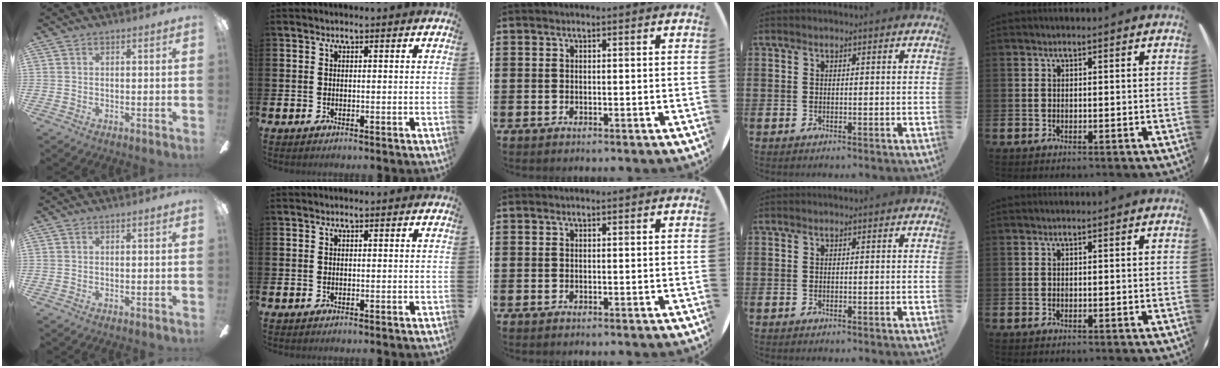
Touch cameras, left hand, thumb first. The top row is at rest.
{}